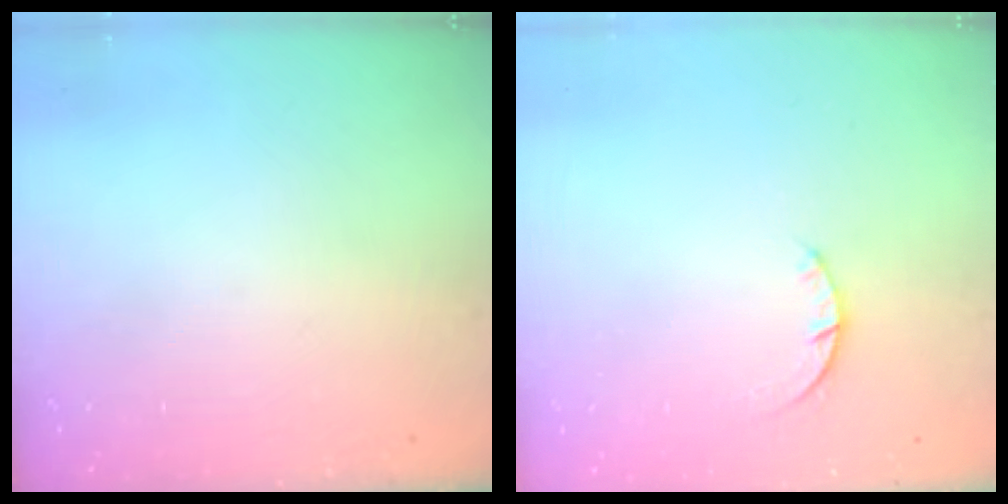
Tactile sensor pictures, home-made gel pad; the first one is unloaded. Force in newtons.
{"total": 1.2, "press": 1.2, "slide": 0.3}